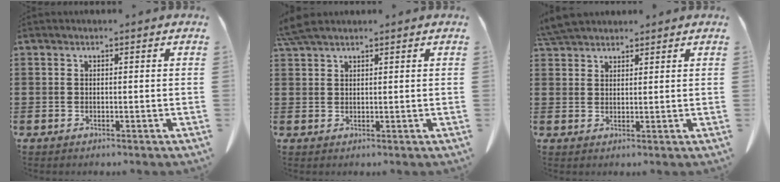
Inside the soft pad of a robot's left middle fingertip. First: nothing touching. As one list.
[{"total": 3.2, "force": [2.7, 0.4, 1.8], "torque": [-0.050, -0.003, 0.051]}, {"total": 4.6, "force": [4.2, 1.1, 1.3], "torque": [-0.039, -0.006, 0.084]}]